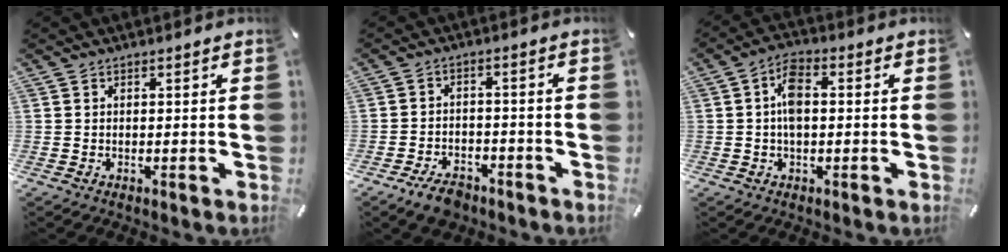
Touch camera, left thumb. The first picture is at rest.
{"total": 5.4, "force": [-4.2, 2.7, 2.1], "torque": [-0.033, 0.026, -0.077]}
{"total": 6.2, "force": [0.1, 3.5, 5.1], "torque": [-0.085, 0.004, -0.002]}